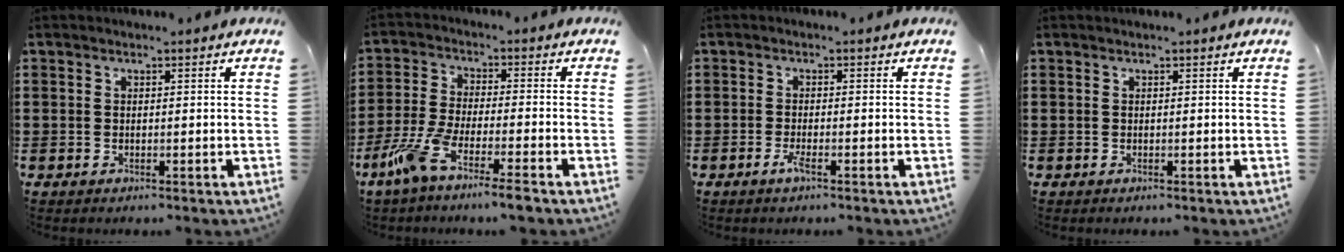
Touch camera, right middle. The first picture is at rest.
{"total": 7.2, "force": [-5.5, 0.3, 4.7], "torque": [-0.114, -0.016, -0.110]}
{"total": 1.9, "force": [-1.0, 0.2, 1.6], "torque": [-0.041, -0.007, -0.023]}
{"total": 0.0}